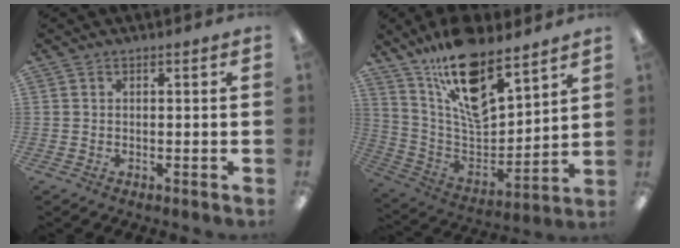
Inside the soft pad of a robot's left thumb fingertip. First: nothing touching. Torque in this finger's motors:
{"motor_torque": [0.64, 0.55, 1.37, -1.40, 0.19]}